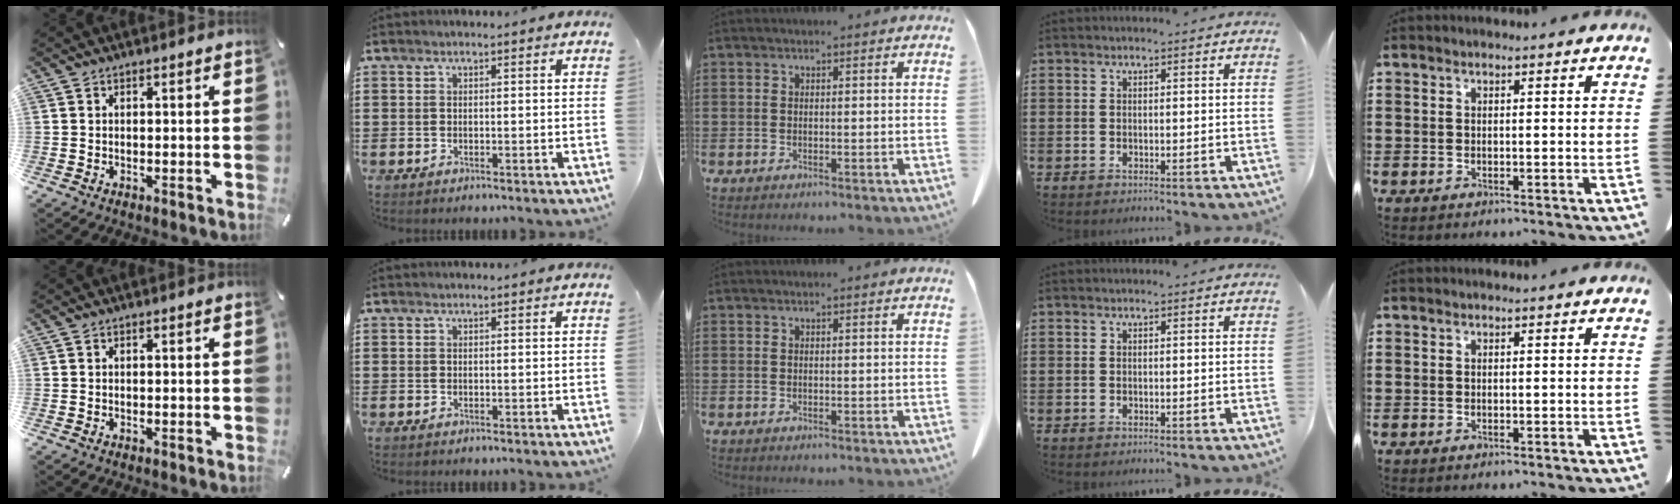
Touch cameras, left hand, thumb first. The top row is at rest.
{}